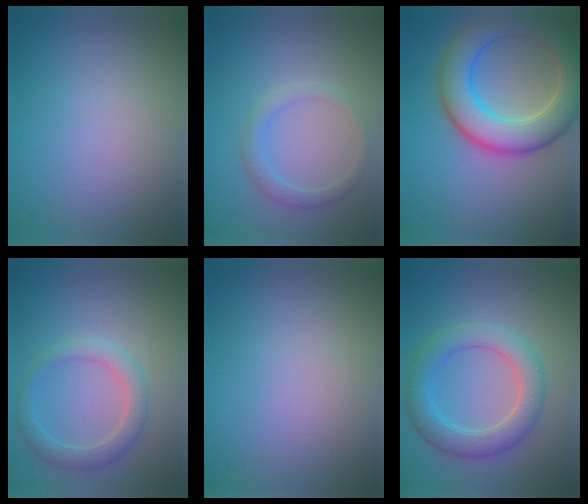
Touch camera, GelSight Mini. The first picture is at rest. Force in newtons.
{"total": 1.9, "press": 1.9, "slide": 0.1}
{"total": 8.2, "press": 8.1, "slide": 0.6}
{"total": 2.8, "press": 2.8, "slide": 0.1}
{"total": 0.0}
{"total": 4.8, "press": 4.8, "slide": 0.1}